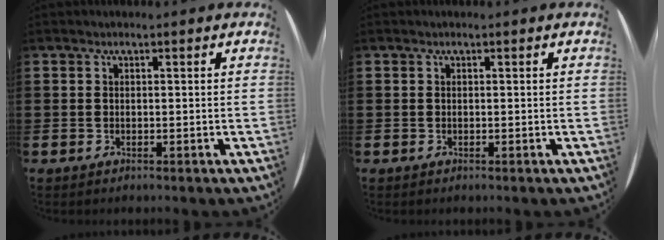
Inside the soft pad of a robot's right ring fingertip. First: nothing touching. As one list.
[{"total": 0.0}]